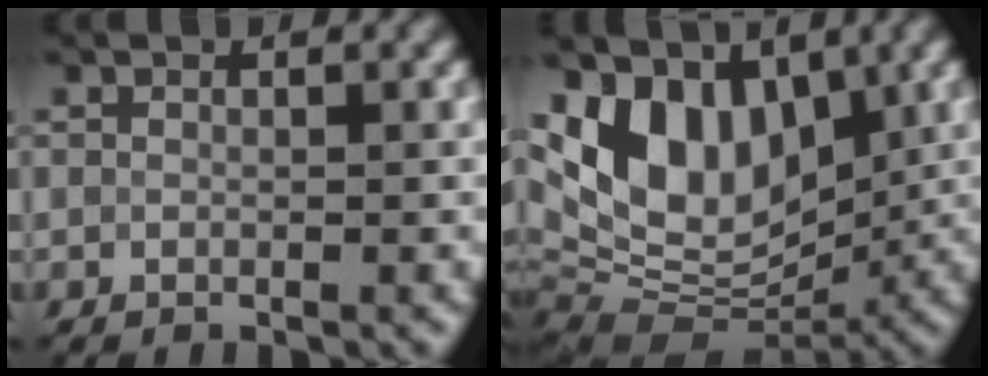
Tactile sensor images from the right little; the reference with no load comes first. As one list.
[{"total": 10.2, "force": [3.5, 6.3, 7.1], "torque": [-0.130, 0.009, 0.050]}]